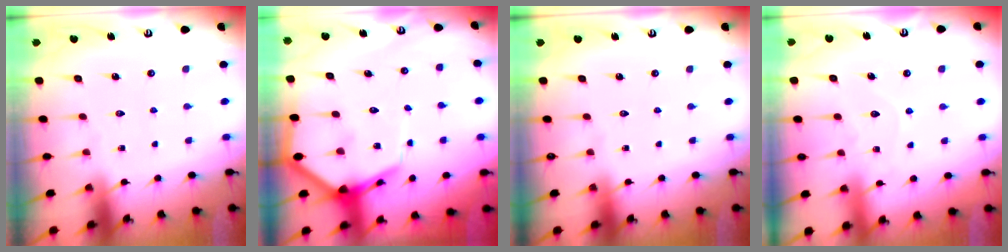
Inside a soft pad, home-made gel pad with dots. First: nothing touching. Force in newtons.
{"total": 9.8, "press": 9.8, "slide": 1.0}
{"total": 0.0}
{"total": 6.5, "press": 6.5, "slide": 0.6}